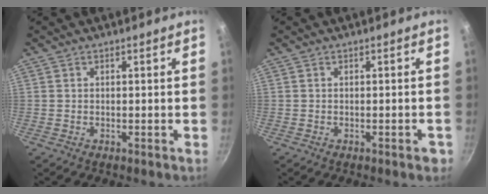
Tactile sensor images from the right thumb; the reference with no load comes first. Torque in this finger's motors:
{"motor_torque": [0.28, 0.54, -0.28, 0.06, 0.11]}